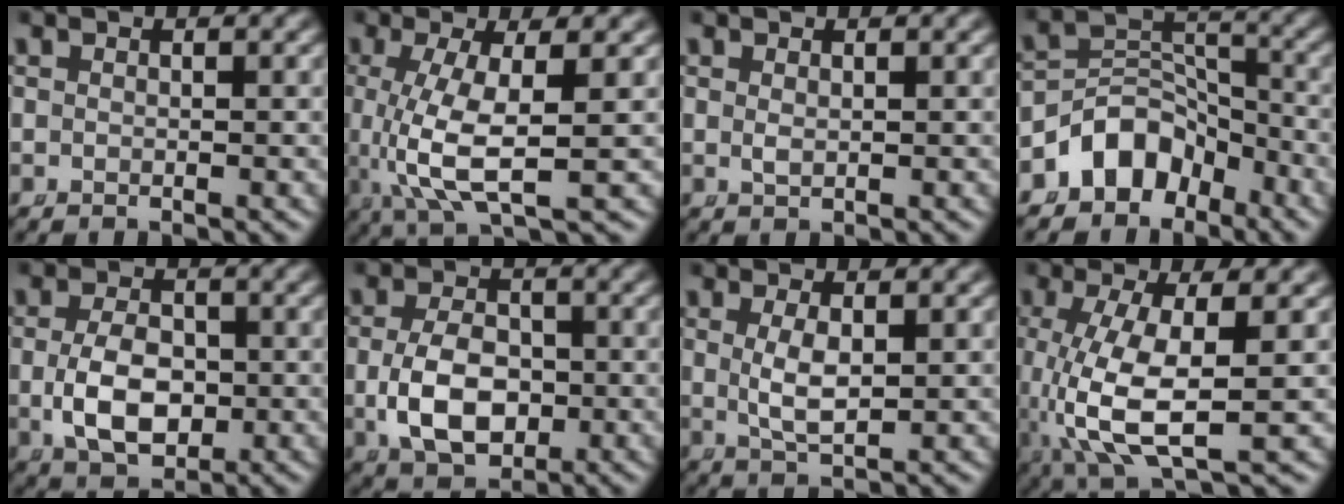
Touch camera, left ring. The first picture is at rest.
{"total": 7.0, "force": [-0.4, 2.6, 6.5], "torque": [-0.140, -0.021, 0.007]}
{"total": 0.6, "force": [0.2, -0.1, 0.5], "torque": [-0.017, -0.011, 0.015]}
{"total": 6.9, "force": [-3.6, 5.1, 3.0], "torque": [-0.051, -0.014, -0.062]}
{"total": 5.5, "force": [-0.8, 3.5, 4.1], "torque": [-0.081, -0.020, -0.001]}
{"total": 6.1, "force": [-1.0, 4.1, 4.4], "torque": [-0.087, -0.021, -0.005]}
{"total": 2.9, "force": [0.2, 0.9, 2.7], "torque": [-0.059, -0.014, 0.017]}
{"total": 8.3, "force": [-0.9, 3.6, 7.4], "torque": [-0.168, -0.033, 0.009]}